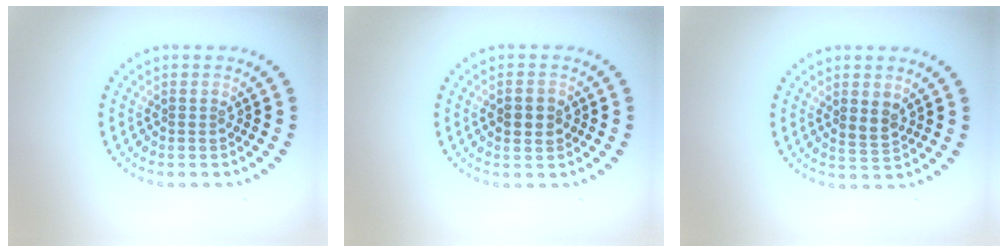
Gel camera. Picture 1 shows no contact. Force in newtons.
{"total": 2.7, "press": 2.7, "slide": 0.1}
{"total": 1.9, "press": 1.7, "slide": 0.9}